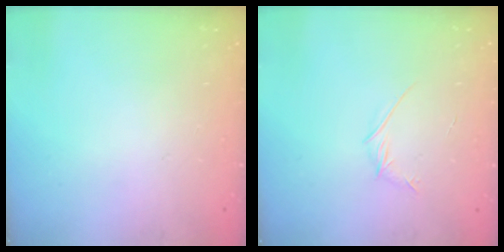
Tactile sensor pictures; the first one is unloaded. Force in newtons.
{"total": 3.3, "press": 3.2, "slide": 1.0}